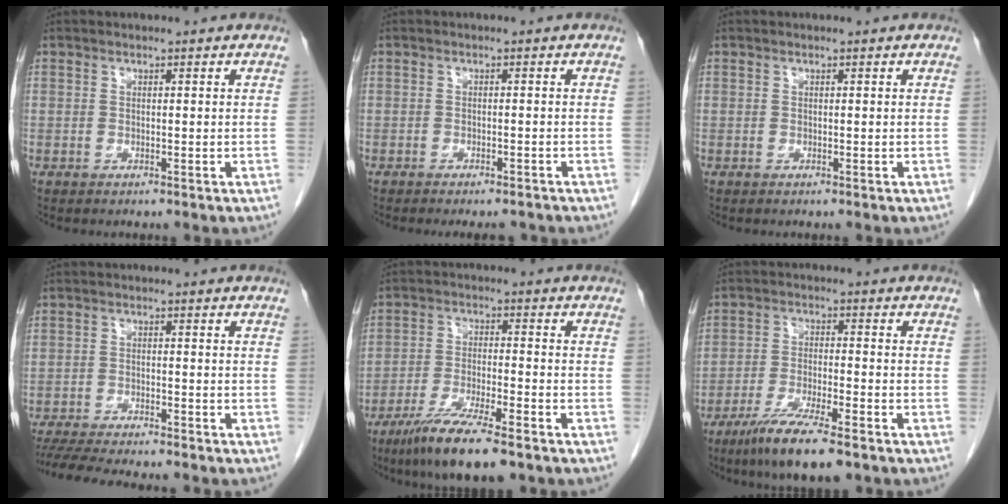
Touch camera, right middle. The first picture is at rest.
{"total": 4.5, "force": [-4.1, 1.1, 1.5], "torque": [-0.014, -0.007, -0.049]}
{"total": 0.0}
{"total": 12.7, "force": [-11.2, 1.4, 5.7], "torque": [-0.085, -0.014, -0.163]}
{"total": 10.9, "force": [-7.8, 1.3, 7.5], "torque": [-0.133, -0.027, -0.134]}
{"total": 10.1, "force": [-7.2, 1.1, 7.0], "torque": [-0.123, -0.024, -0.120]}